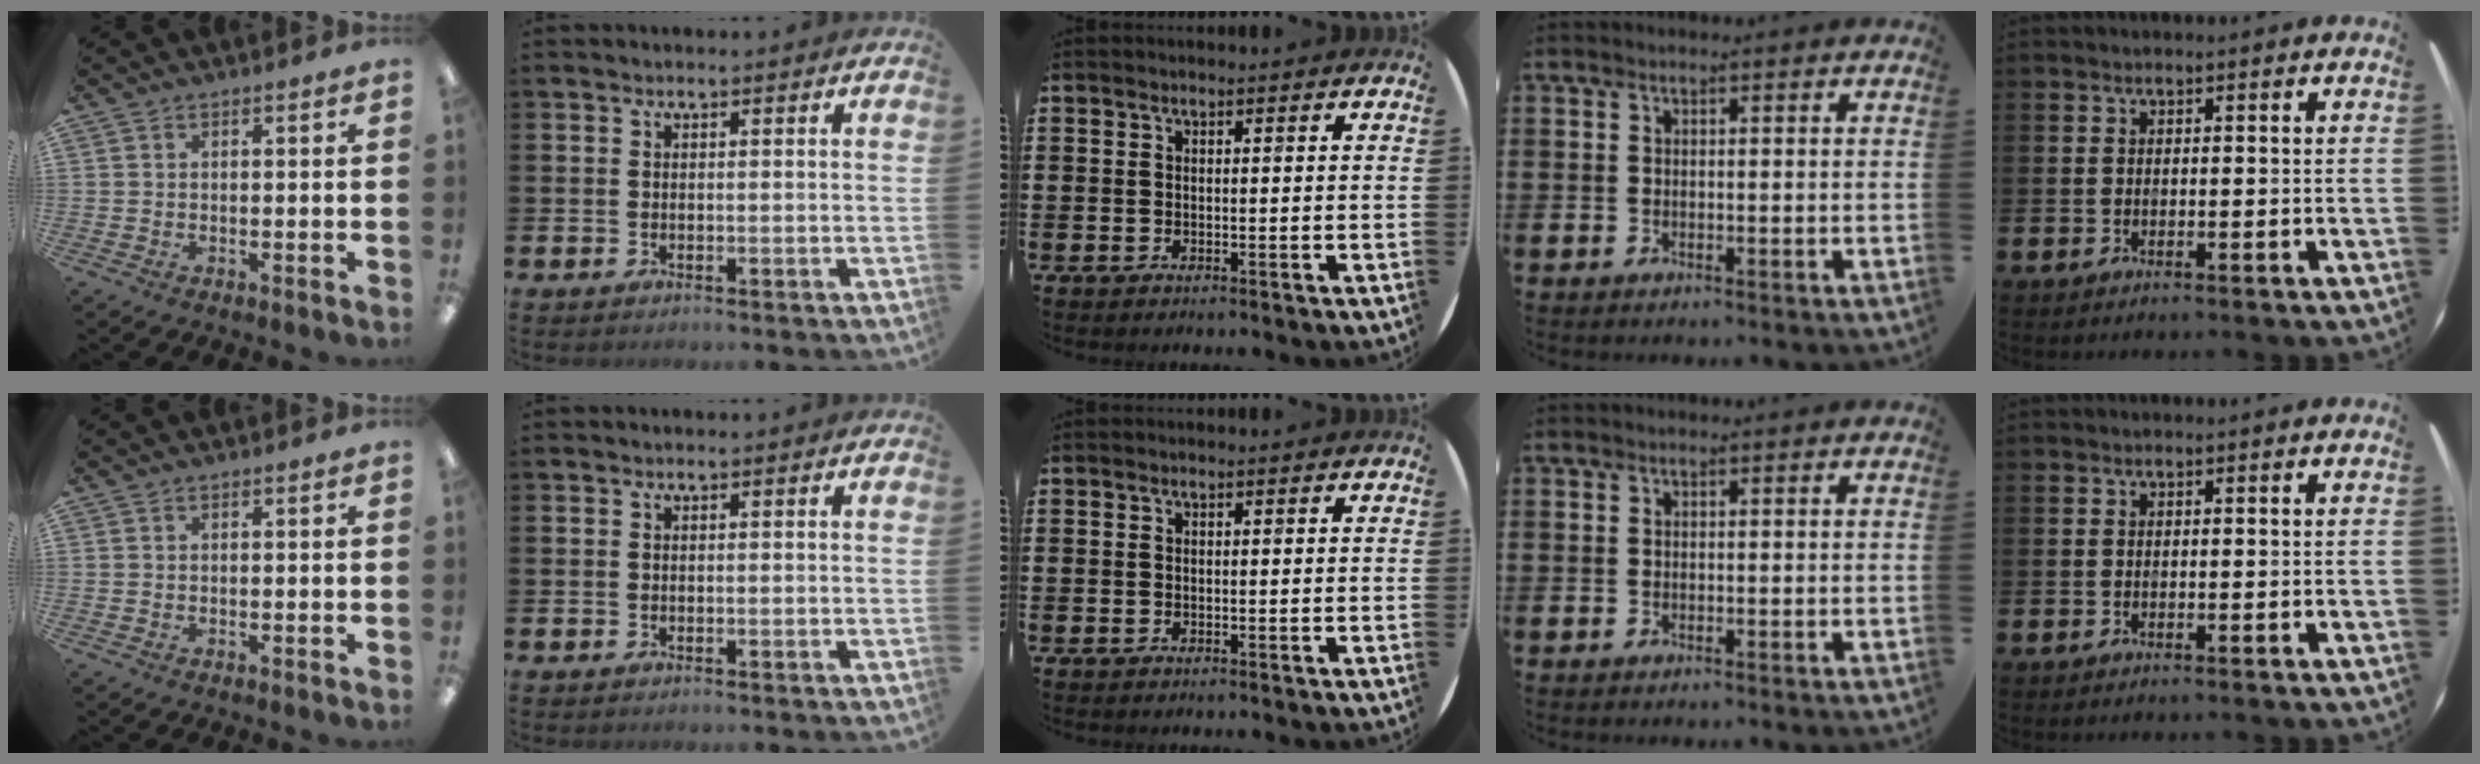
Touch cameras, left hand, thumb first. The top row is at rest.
{}